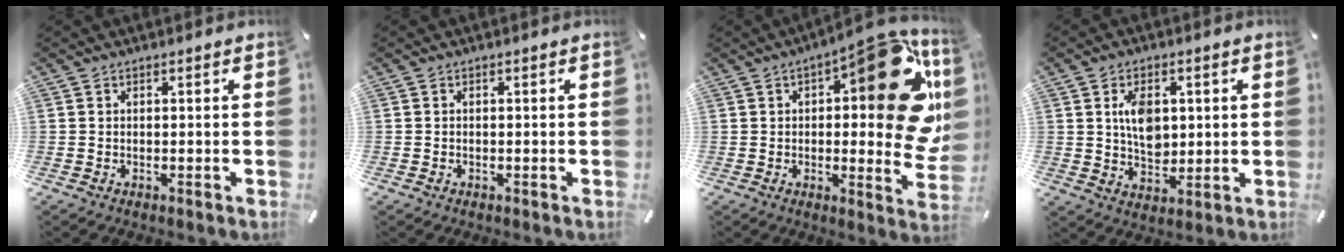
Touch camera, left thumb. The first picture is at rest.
{"total": 0.5, "force": [-0.3, 0.4, 0.2], "torque": [-0.002, 0.002, -0.007]}
{"total": 26.9, "force": [7.2, 10.7, 23.6], "torque": [-0.267, -0.061, 0.121]}
{"total": 8.2, "force": [1.6, 5.9, 5.4], "torque": [-0.089, -0.001, 0.025]}